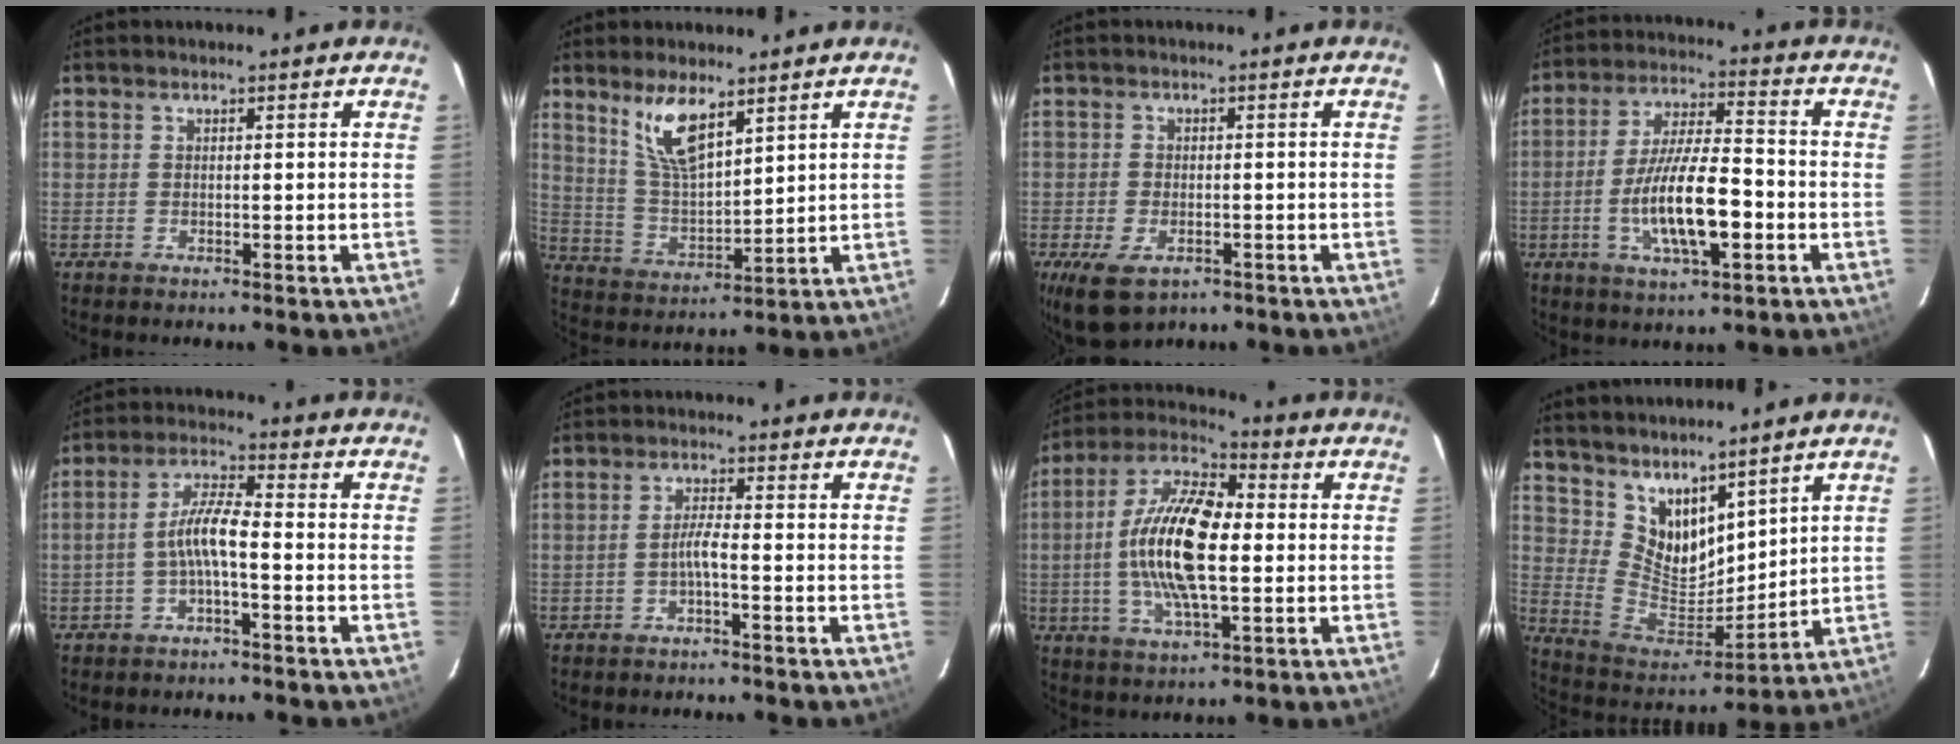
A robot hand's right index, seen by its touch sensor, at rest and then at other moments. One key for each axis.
{"total": 9.4, "fx": 5.9, "fy": 3.1, "fz": 6.6, "tx": -0.126, "ty": 0.000, "tz": 0.127}
{"total": 7.7, "fx": -4.0, "fy": 4.4, "fz": 4.9, "tx": -0.107, "ty": -0.023, "tz": -0.067}
{"total": 13.6, "fx": -3.8, "fy": 3.6, "fz": 12.5, "tx": -0.242, "ty": -0.008, "tz": -0.065}
{"total": 5.9, "fx": -2.0, "fy": 1.1, "fz": 5.4, "tx": -0.116, "ty": 0.015, "tz": -0.036}
{"total": 2.6, "fx": -1.4, "fy": 0.0, "fz": 2.2, "tx": -0.045, "ty": 0.004, "tz": -0.027}
{"total": 16.8, "fx": -0.4, "fy": 6.3, "fz": 15.6, "tx": -0.309, "ty": 0.010, "tz": -0.018}
{"total": 12.8, "fx": 9.6, "fy": 6.3, "fz": 5.6, "tx": -0.113, "ty": -0.003, "tz": 0.196}